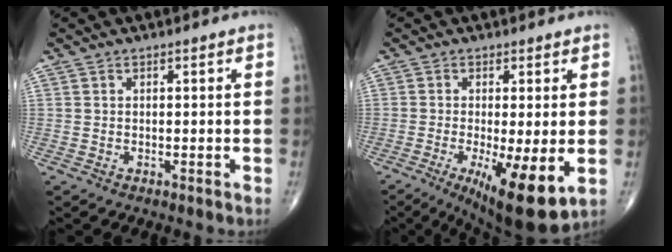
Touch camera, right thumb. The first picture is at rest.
{"total": 12.5, "force": [-3.4, 3.1, 11.7], "torque": [-0.185, -0.028, -0.046]}